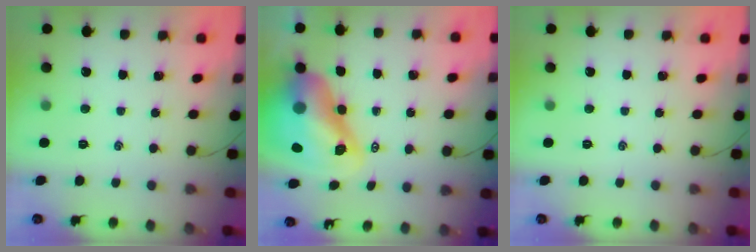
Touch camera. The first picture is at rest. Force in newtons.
{"total": 17.0, "press": 16.3, "slide": 5.1}
{"total": 0.0}